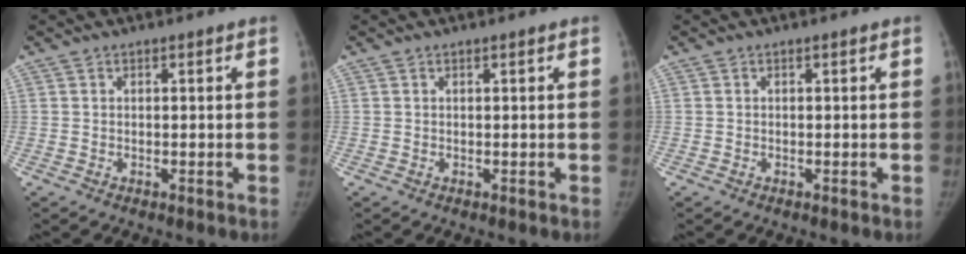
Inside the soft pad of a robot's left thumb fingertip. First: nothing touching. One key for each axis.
{"total": 0.0}
{"total": 0.0}